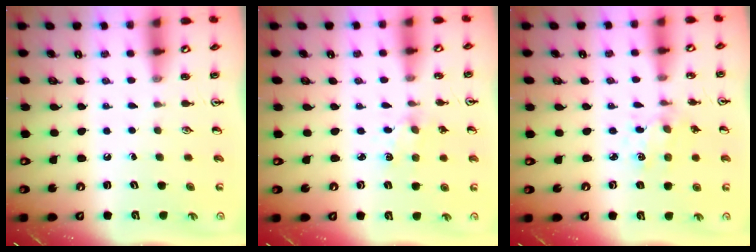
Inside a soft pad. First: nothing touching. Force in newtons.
{"total": 2.0, "press": 2.0, "slide": 0.3}
{"total": 1.9, "press": 1.9, "slide": 0.3}